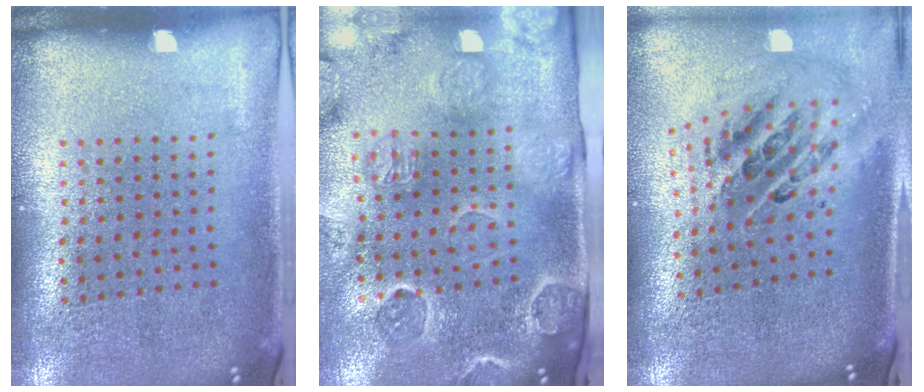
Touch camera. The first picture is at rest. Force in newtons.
{"total": 3.2, "press": 3.2, "slide": 0.5}
{"total": 1.7, "press": 1.4, "slide": 1.0}